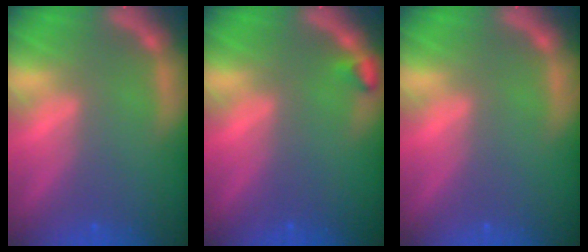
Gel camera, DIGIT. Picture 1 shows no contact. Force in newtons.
{"total": 0.9}
{"total": 0.0}